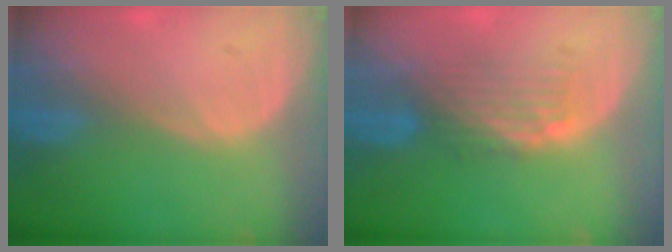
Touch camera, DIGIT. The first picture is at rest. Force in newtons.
{"total": 5.0, "press": 4.3, "slide": 2.6}